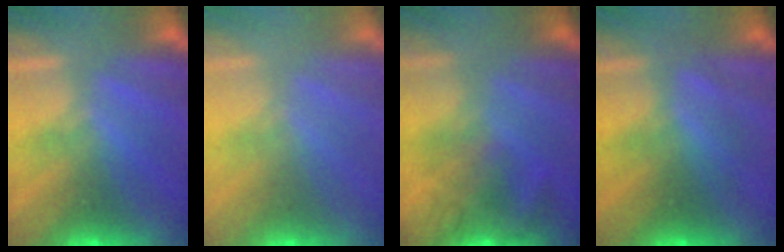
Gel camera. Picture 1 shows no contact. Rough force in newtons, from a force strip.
{"total": 2.5}
{"total": 6.9}
{"total": 2.5}